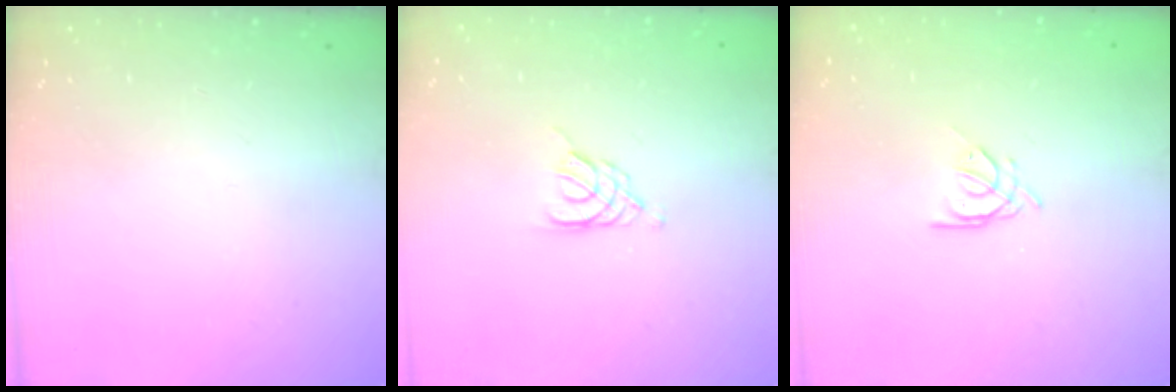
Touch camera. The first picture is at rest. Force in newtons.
{"total": 4.1, "press": 4.1, "slide": 0.6}
{"total": 1.9, "press": 1.9, "slide": 0.4}